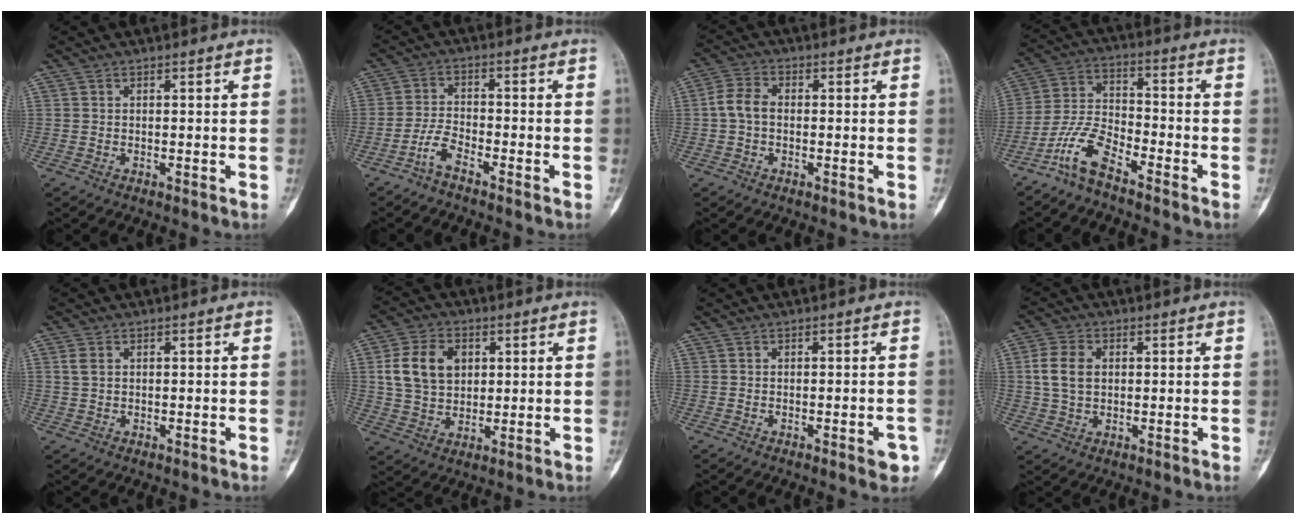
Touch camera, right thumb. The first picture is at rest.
{"total": 3.6, "force": [-2.9, 0.7, 2.0], "torque": [-0.045, 0.020, -0.065]}
{"total": 4.7, "force": [-0.4, 3.2, 3.4], "torque": [-0.066, 0.014, -0.016]}
{"total": 8.0, "force": [-6.1, 2.3, 4.7], "torque": [-0.107, 0.046, -0.133]}
{"total": 2.2, "force": [0.7, 1.5, 1.5], "torque": [-0.032, 0.004, 0.019]}
{"total": 11.1, "force": [2.6, 8.1, 7.1], "torque": [-0.111, 0.000, 0.051]}
{"total": 3.0, "force": [-1.4, 1.0, 2.4], "torque": [-0.020, 0.006, -0.015]}
{"total": 6.7, "force": [1.0, 4.7, 4.7], "torque": [-0.087, 0.005, 0.020]}